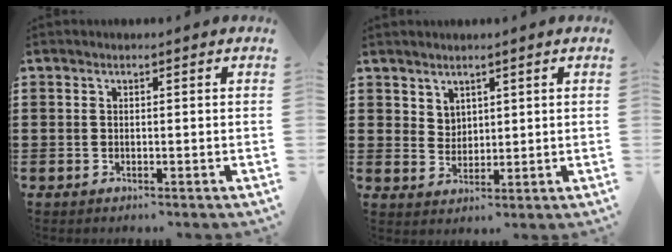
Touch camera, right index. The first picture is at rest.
{"total": 3.1, "force": [2.5, 1.9, 0.2], "torque": [-0.012, 0.002, 0.048]}